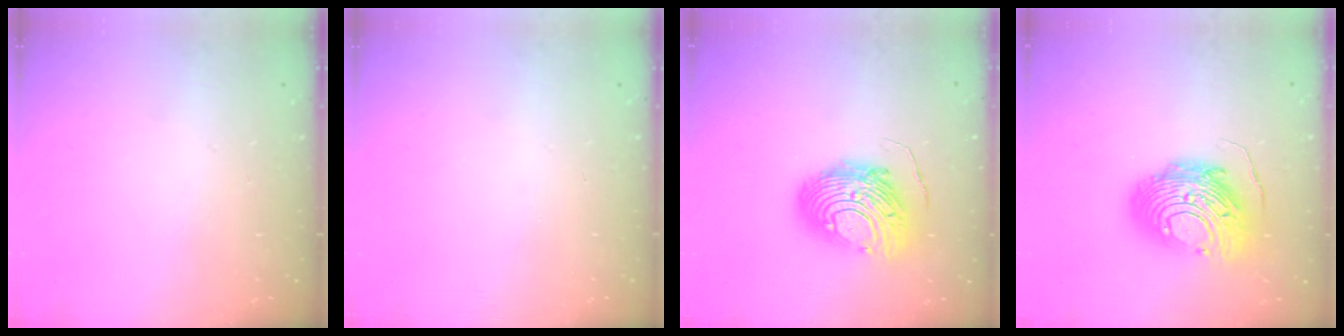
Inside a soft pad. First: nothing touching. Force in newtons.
{"total": 0.0}
{"total": 15.1, "press": 15.1, "slide": 1.6}
{"total": 14.6, "press": 14.6, "slide": 1.3}